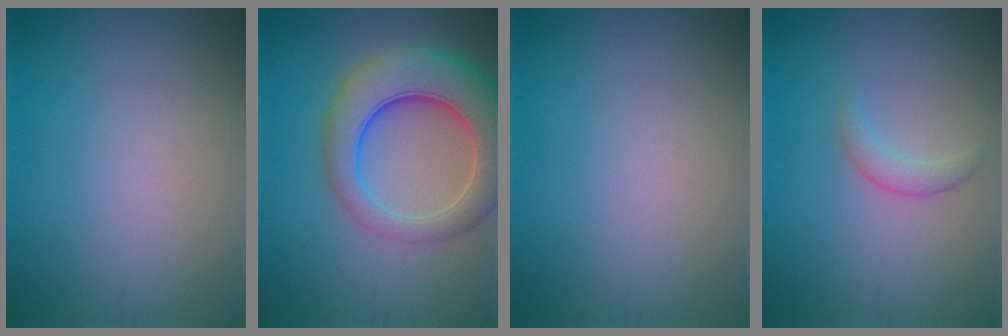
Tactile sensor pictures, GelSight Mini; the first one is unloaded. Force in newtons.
{"total": 8.7, "press": 8.7, "slide": 0.8}
{"total": 0.0}
{"total": 1.6, "press": 1.6, "slide": 0.2}